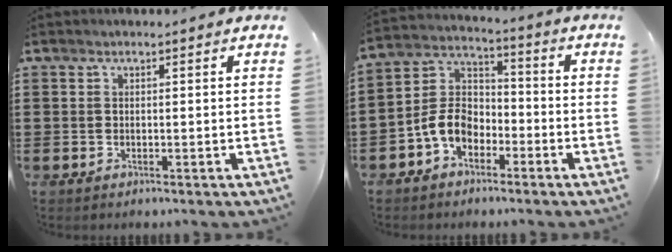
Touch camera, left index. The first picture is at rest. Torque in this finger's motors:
{"motor_torque": [1.49, 0.64, 0.35, 0.10]}